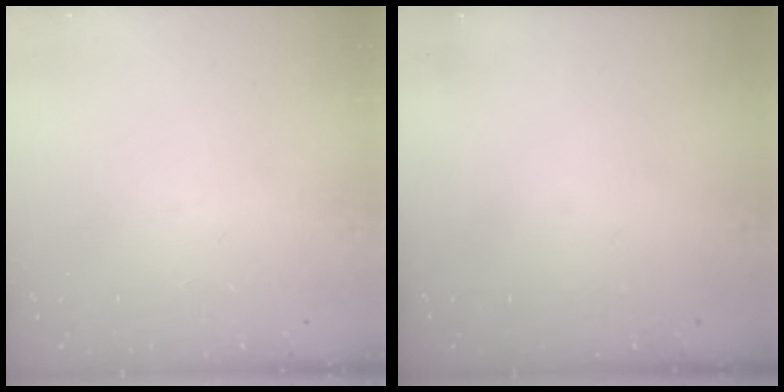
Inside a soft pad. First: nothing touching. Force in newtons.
{"total": 0.0}